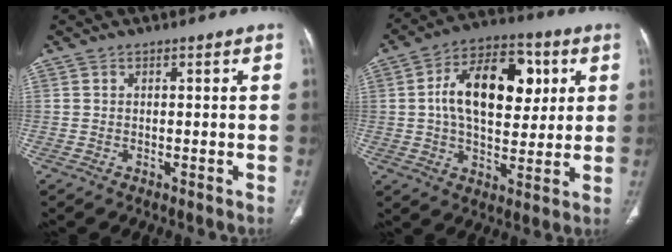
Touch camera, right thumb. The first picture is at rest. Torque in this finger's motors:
{"motor_torque": [0.26, 0.41, 1.67, 0.12, 0.39]}